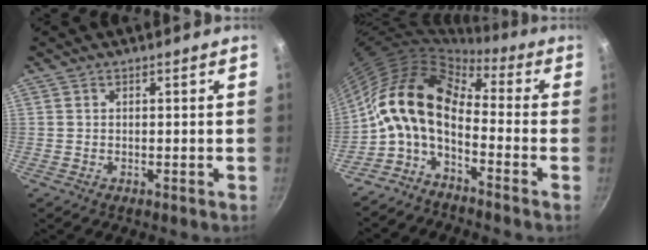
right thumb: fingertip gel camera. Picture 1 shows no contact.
{"total": 13.2, "force": [-2.8, 7.3, 10.7], "torque": [-0.191, 0.044, -0.075]}